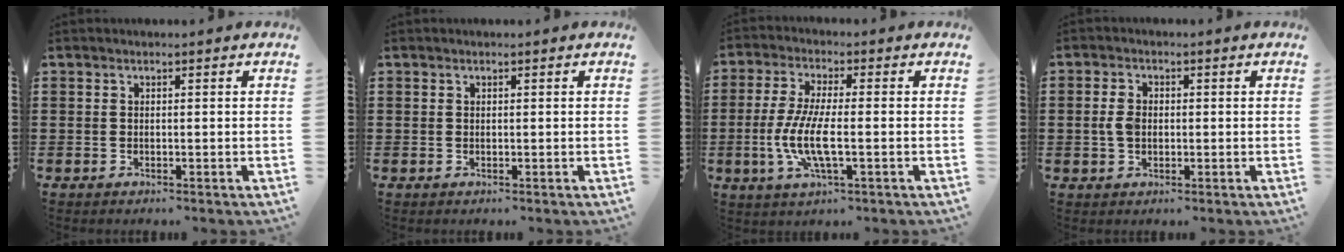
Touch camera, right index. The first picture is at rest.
{"total": 0.0}
{"total": 7.5, "force": [-1.9, 1.9, 7.0], "torque": [-0.162, -0.014, -0.045]}
{"total": 3.3, "force": [0.0, 2.2, 2.4], "torque": [-0.057, 0.005, -0.003]}